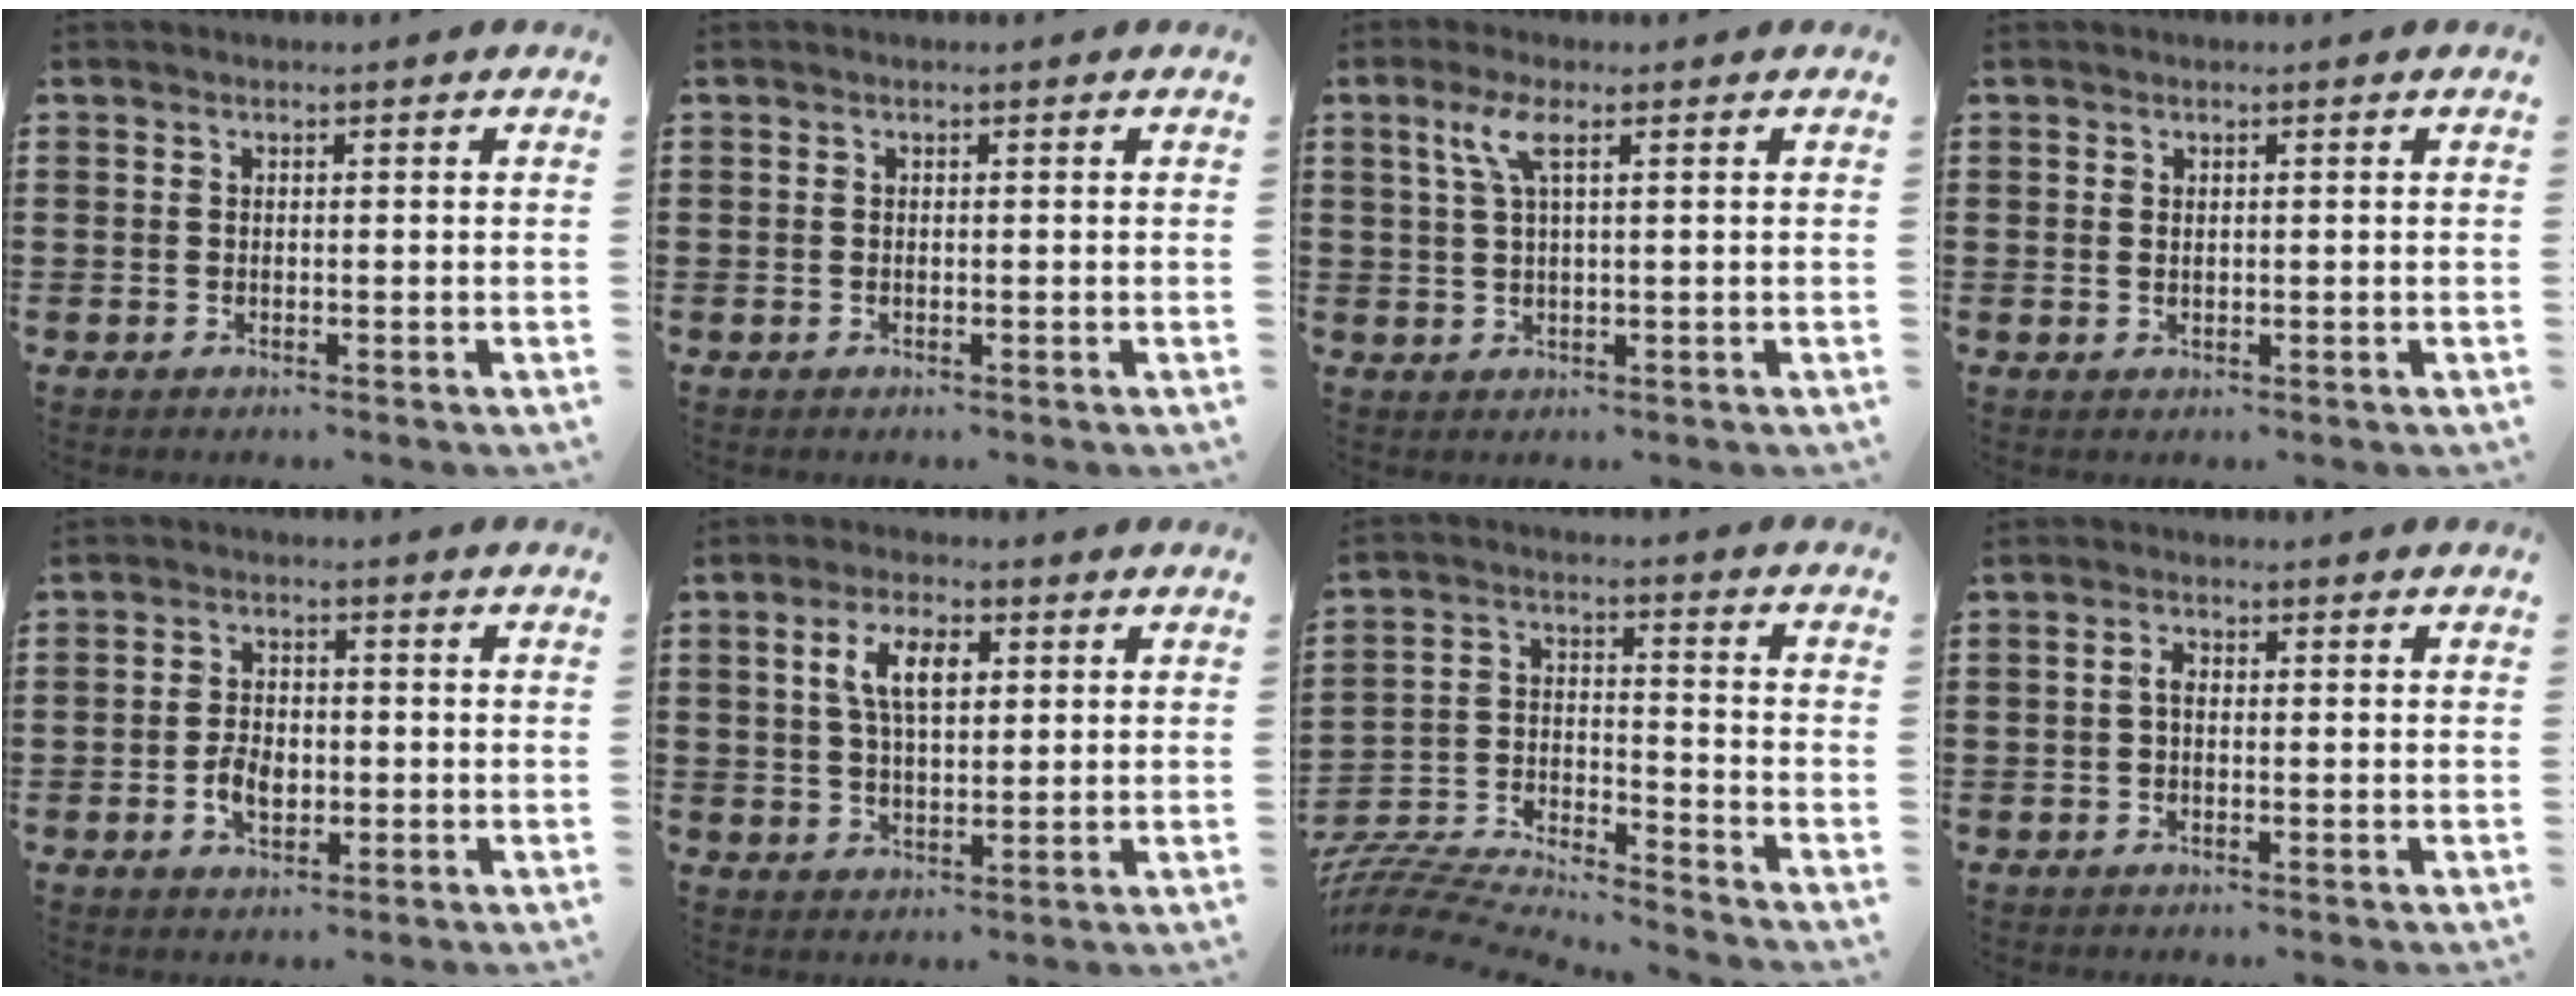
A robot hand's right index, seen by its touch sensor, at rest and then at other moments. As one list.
[{"total": 0.0}, {"total": 4.2, "force": [1.6, 0.7, 3.9], "torque": [-0.090, 0.004, 0.023]}, {"total": 0.8, "force": [0.4, 0.5, 0.4], "torque": [-0.010, 0.004, 0.008]}, {"total": 4.0, "force": [-1.0, 2.5, 3.0], "torque": [-0.062, 0.002, -0.019]}, {"total": 6.1, "force": [1.8, 2.9, 5.0], "torque": [-0.108, 0.015, 0.028]}, {"total": 6.1, "force": [-6.0, 0.3, 0.5], "torque": [-0.026, -0.010, -0.128]}, {"total": 1.6, "force": [-0.2, 0.8, 1.4], "torque": [-0.028, 0.001, -0.005]}]